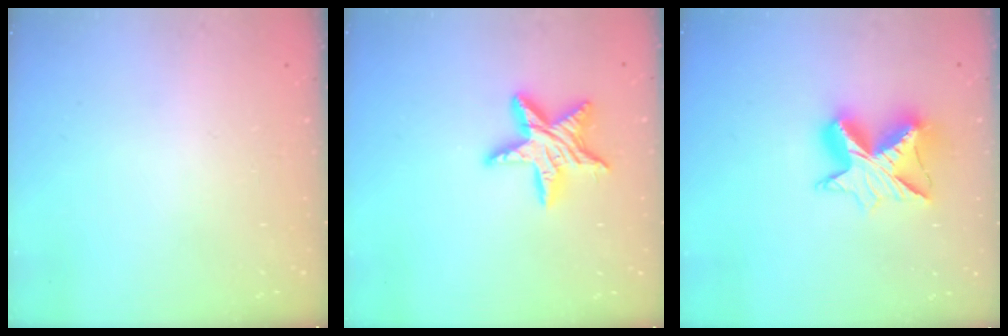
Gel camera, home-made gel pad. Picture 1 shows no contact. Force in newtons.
{"total": 13.2, "press": 13.2, "slide": 0.6}
{"total": 11.7, "press": 11.7, "slide": 0.8}